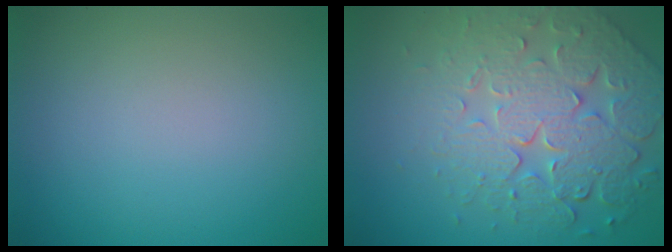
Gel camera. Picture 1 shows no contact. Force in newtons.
{"total": 7.9, "press": 5.6, "slide": 5.5}